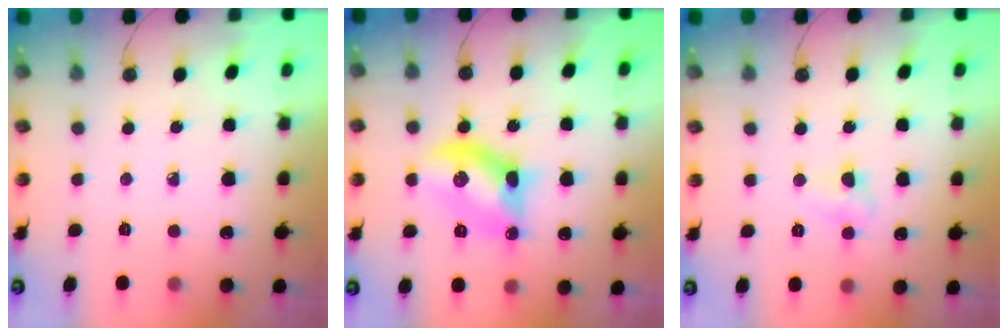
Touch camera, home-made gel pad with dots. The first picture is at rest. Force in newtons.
{"total": 12.0, "press": 12.0, "slide": 0.5}
{"total": 4.9, "press": 4.8, "slide": 0.8}